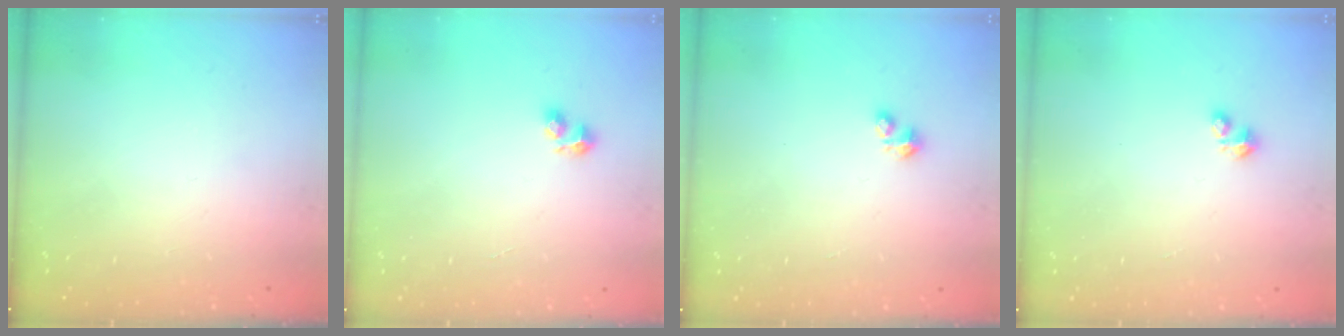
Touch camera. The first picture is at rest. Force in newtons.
{"total": 3.8, "press": 3.8, "slide": 0.7}
{"total": 1.1, "press": 1.1, "slide": 0.3}
{"total": 1.1, "press": 1.1, "slide": 0.3}